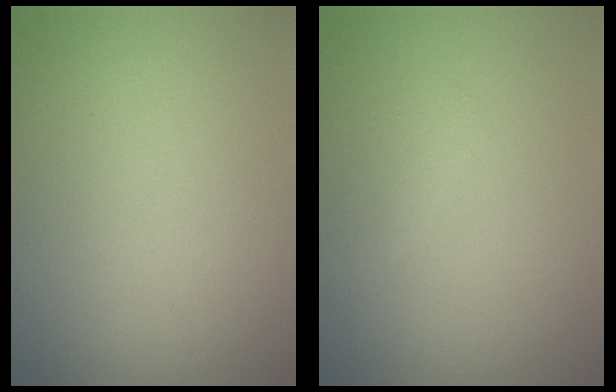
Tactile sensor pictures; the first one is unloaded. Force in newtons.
{"total": 0.9, "press": 0.9, "slide": 0.0}